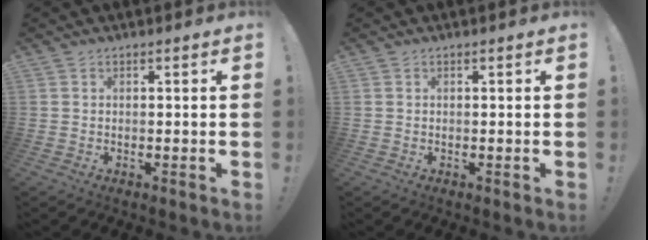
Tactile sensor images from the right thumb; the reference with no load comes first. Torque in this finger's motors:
{"motor_torque": [0.00, 0.00, 0.01, 0.00, 0.00]}